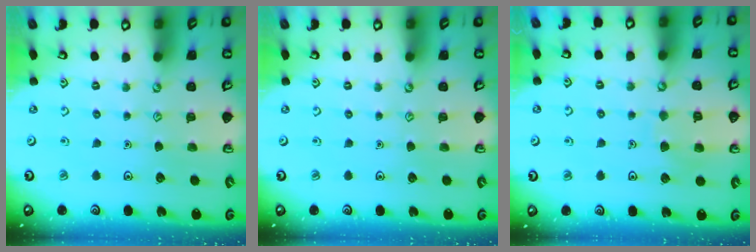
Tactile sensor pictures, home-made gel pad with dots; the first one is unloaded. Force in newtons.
{"total": 0.0}
{"total": 6.4, "press": 6.3, "slide": 0.7}